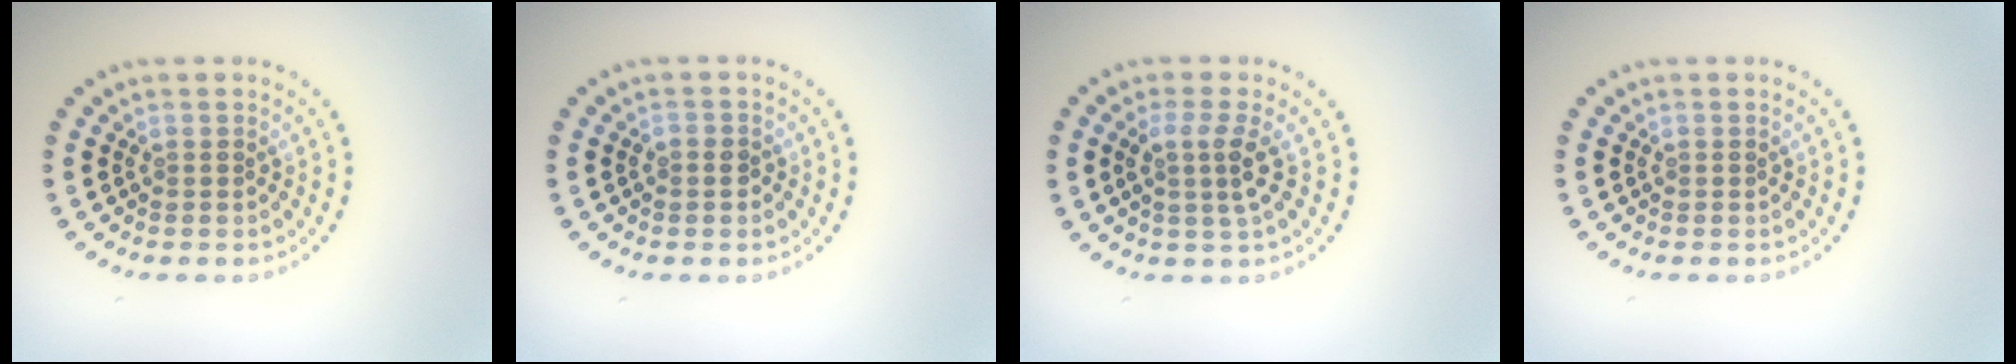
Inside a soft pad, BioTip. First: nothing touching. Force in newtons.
{"total": 0.8, "press": 0.7, "slide": 0.4}
{"total": 2.5, "press": 1.9, "slide": 1.6}
{"total": 0.0}